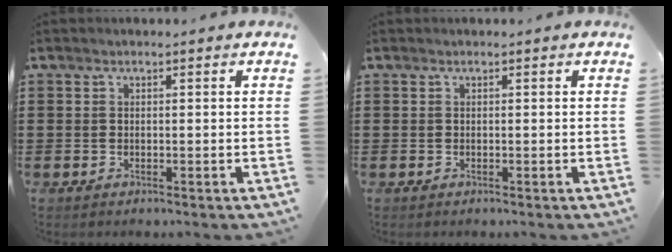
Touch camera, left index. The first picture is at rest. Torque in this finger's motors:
{"motor_torque": [-0.04, -0.03, 0.00, 0.00]}